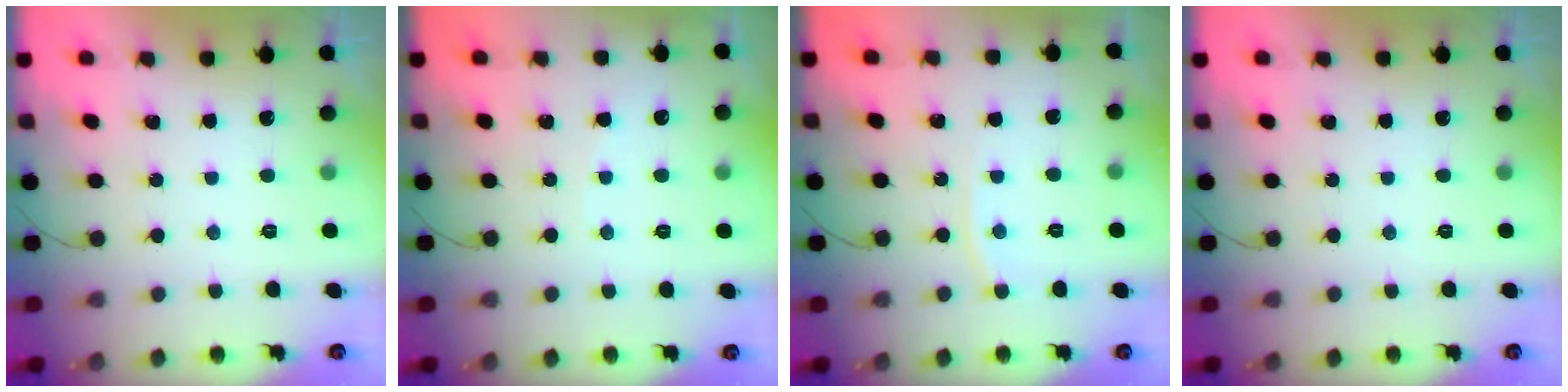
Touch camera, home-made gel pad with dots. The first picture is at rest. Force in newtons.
{"total": 2.0, "press": 2.0, "slide": 0.2}
{"total": 4.3, "press": 4.3, "slide": 0.5}
{"total": 0.0}